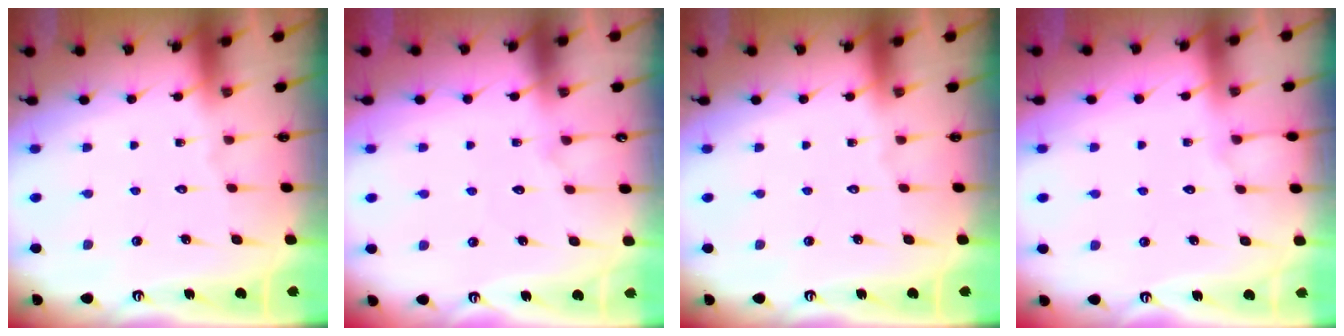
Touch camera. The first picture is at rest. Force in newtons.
{"total": 5.0, "press": 5.0, "slide": 0.5}
{"total": 0.0}
{"total": 3.4, "press": 3.3, "slide": 0.5}